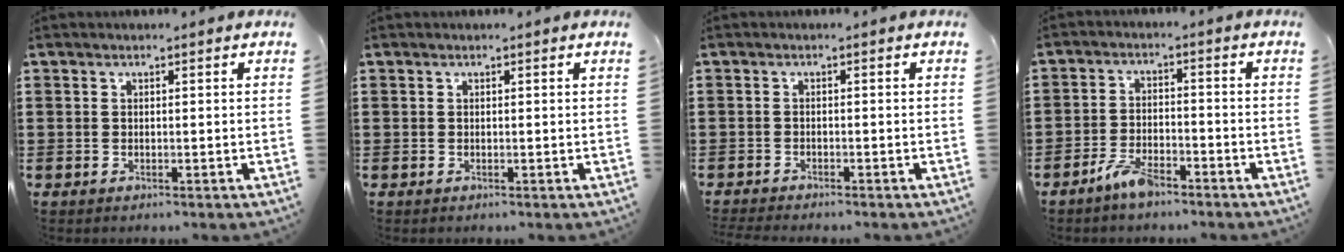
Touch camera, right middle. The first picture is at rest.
{"total": 0.0}
{"total": 1.2, "force": [-1.2, 0.0, 0.1], "torque": [-0.005, -0.002, -0.023]}
{"total": 4.4, "force": [-3.7, 1.4, 2.0], "torque": [-0.046, 0.008, -0.074]}